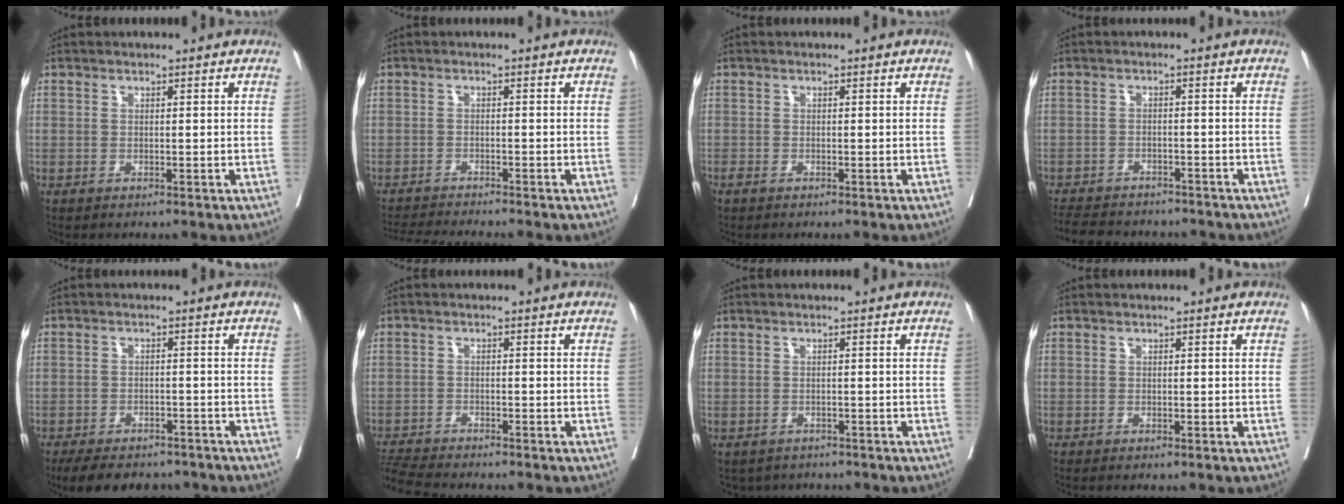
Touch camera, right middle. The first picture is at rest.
{"total": 5.9, "force": [-5.6, -1.0, 1.6], "torque": [-0.024, -0.018, -0.094]}
{"total": 0.5, "force": [-0.4, 0.2, 0.2], "torque": [-0.011, -0.002, -0.011]}
{"total": 13.0, "force": [-11.6, 3.7, 4.4], "torque": [-0.098, -0.005, -0.155]}
{"total": 10.6, "force": [-8.9, 4.5, 3.7], "torque": [-0.060, -0.005, -0.120]}
{"total": 6.7, "force": [-6.4, 0.0, 1.9], "torque": [-0.036, -0.019, -0.111]}
{"total": 4.1, "force": [-3.6, 2.0, 0.3], "torque": [-0.001, 0.001, -0.047]}
{"total": 0.9, "force": [-0.8, 0.1, 0.4], "torque": [-0.009, -0.003, -0.011]}